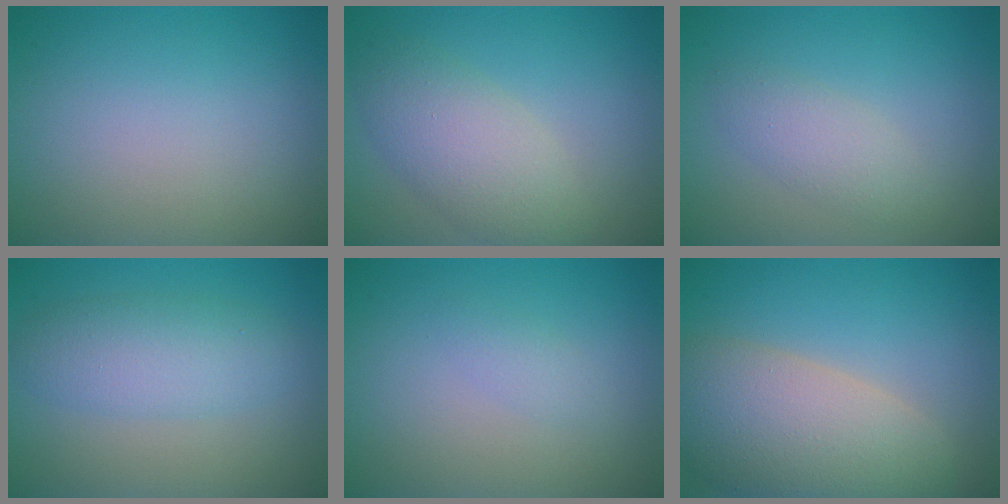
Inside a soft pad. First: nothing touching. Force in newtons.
{"total": 4.9, "press": 4.9, "slide": 0.4}
{"total": 2.4, "press": 2.4, "slide": 0.1}
{"total": 4.0, "press": 4.0, "slide": 0.1}
{"total": 1.1, "press": 1.1, "slide": 0.0}
{"total": 9.2, "press": 9.1, "slide": 0.9}